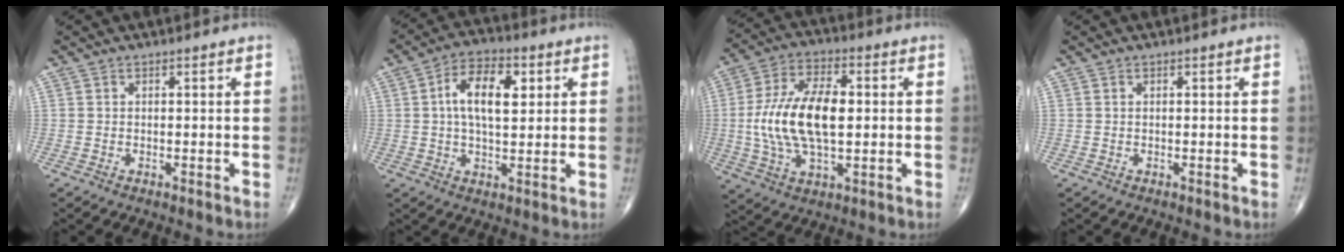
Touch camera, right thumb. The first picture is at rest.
{"total": 10.7, "force": [2.5, 5.4, 8.9], "torque": [-0.141, 0.008, 0.036]}
{"total": 16.5, "force": [0.2, 8.2, 14.4], "torque": [-0.281, 0.011, 0.003]}
{"total": 0.0}